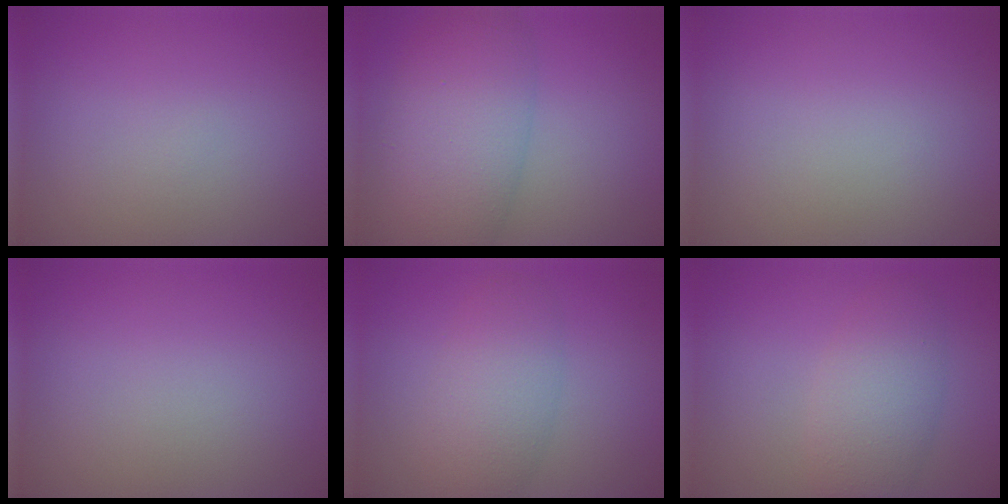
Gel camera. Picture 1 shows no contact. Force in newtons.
{"total": 7.3, "press": 7.3, "slide": 0.3}
{"total": 0.0}
{"total": 0.0}
{"total": 4.2, "press": 4.2, "slide": 0.0}
{"total": 3.9, "press": 3.9, "slide": 0.2}